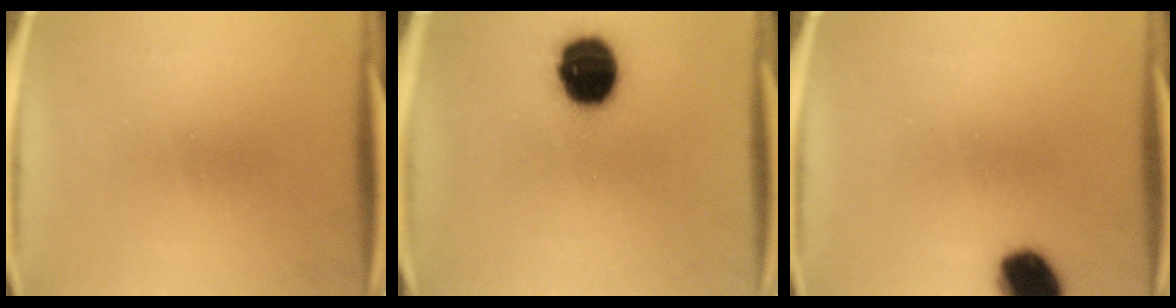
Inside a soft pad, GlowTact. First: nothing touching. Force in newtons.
{"total": 15.1}
{"total": 10.6}